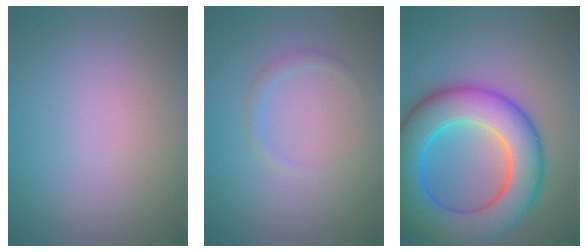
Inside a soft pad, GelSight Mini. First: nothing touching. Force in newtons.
{"total": 0.9, "press": 0.9, "slide": 0.1}
{"total": 11.0, "press": 11.0, "slide": 0.5}